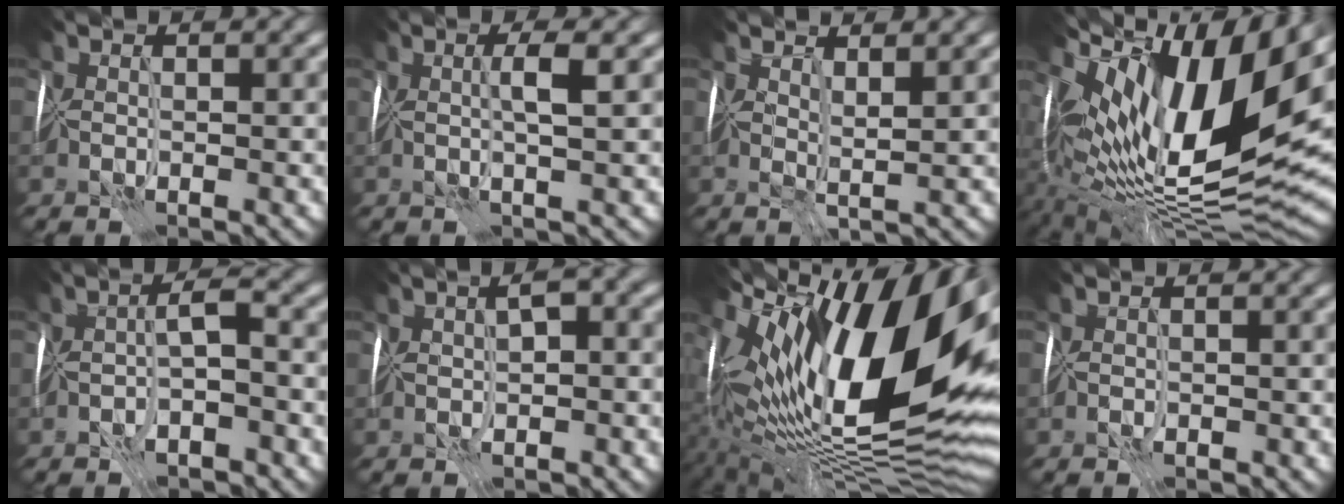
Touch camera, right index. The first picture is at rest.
{"total": 2.0, "force": [0.8, -0.4, 1.8], "torque": [-0.033, 0.005, 0.011]}
{"total": 2.0, "force": [1.5, -0.1, 1.3], "torque": [-0.024, 0.000, 0.025]}
{"total": 16.4, "force": [4.6, 6.9, 14.1], "torque": [-0.252, 0.020, 0.065]}
{"total": 2.9, "force": [-0.7, 0.8, 2.7], "torque": [-0.046, 0.005, -0.017]}
{"total": 3.3, "force": [0.6, 1.8, 2.8], "torque": [-0.033, 0.016, 0.013]}
{"total": 18.1, "force": [3.9, 7.5, 16.0], "torque": [-0.264, 0.019, 0.052]}
{"total": 0.6, "force": [-0.4, 0.3, 0.3], "torque": [-0.003, -0.004, -0.006]}